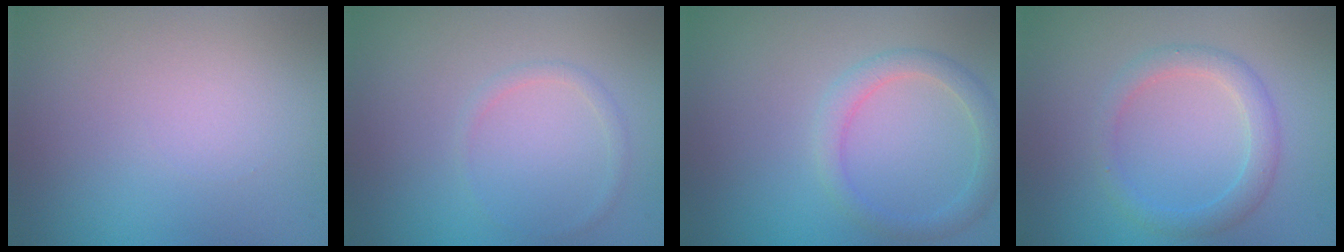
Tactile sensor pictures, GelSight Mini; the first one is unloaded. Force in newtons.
{"total": 0.8, "press": 0.8, "slide": 0.0}
{"total": 2.3, "press": 2.3, "slide": 0.1}
{"total": 2.4, "press": 2.4, "slide": 0.1}